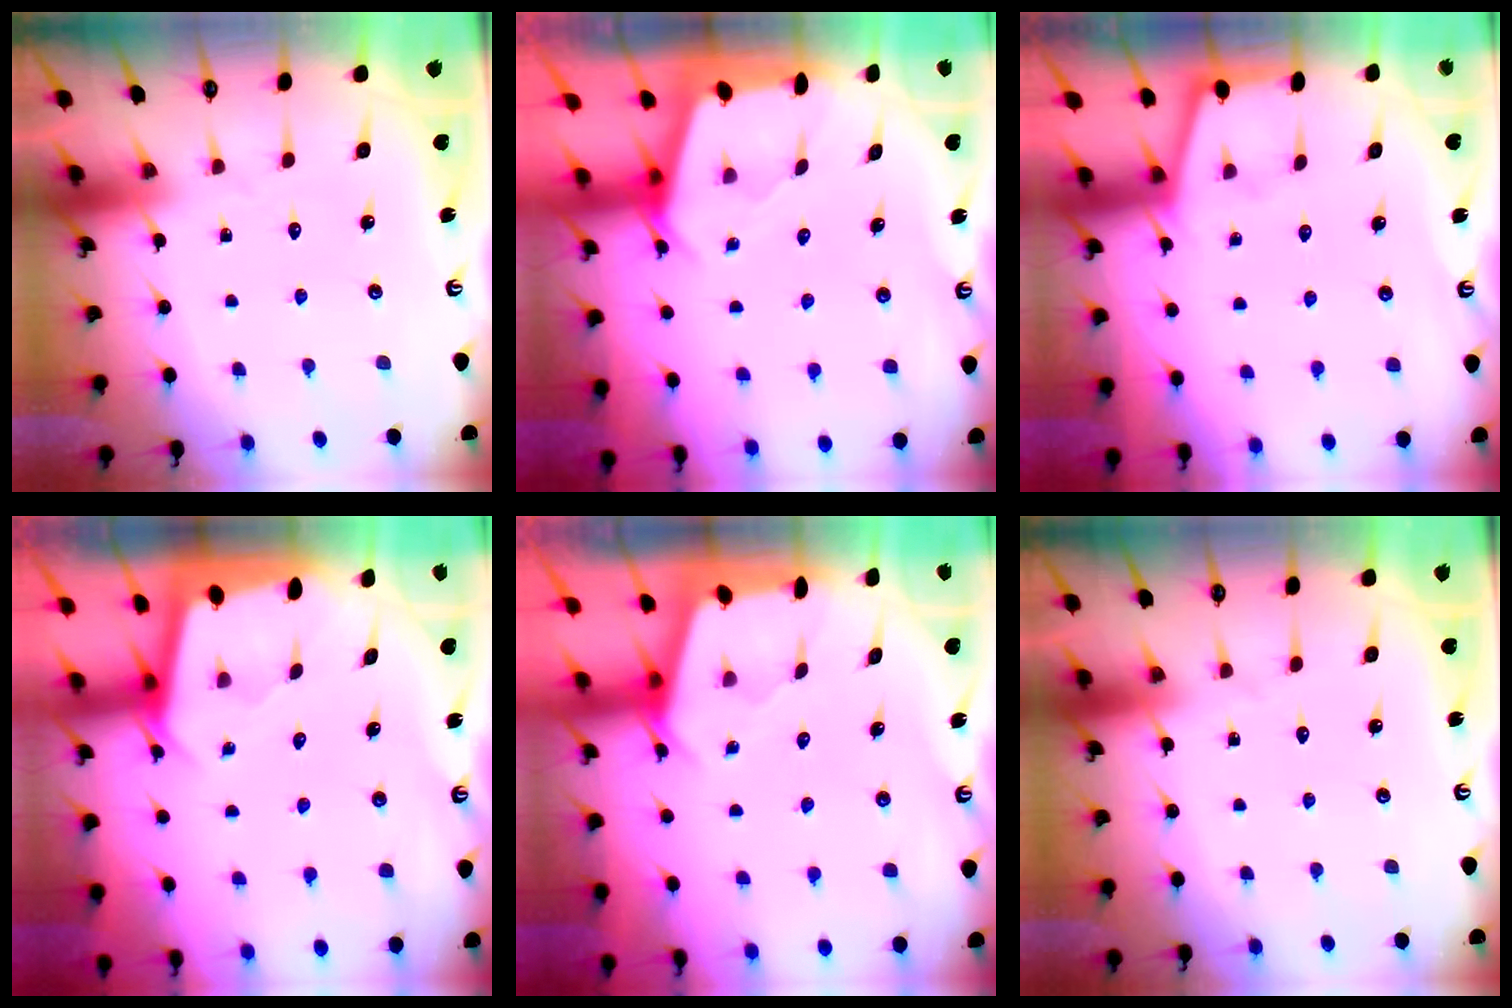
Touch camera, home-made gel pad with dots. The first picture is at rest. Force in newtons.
{"total": 2.5, "press": 2.5, "slide": 0.3}
{"total": 1.9, "press": 1.9, "slide": 0.2}
{"total": 2.0, "press": 1.9, "slide": 0.2}
{"total": 2.5, "press": 2.5, "slide": 0.3}
{"total": 0.0}